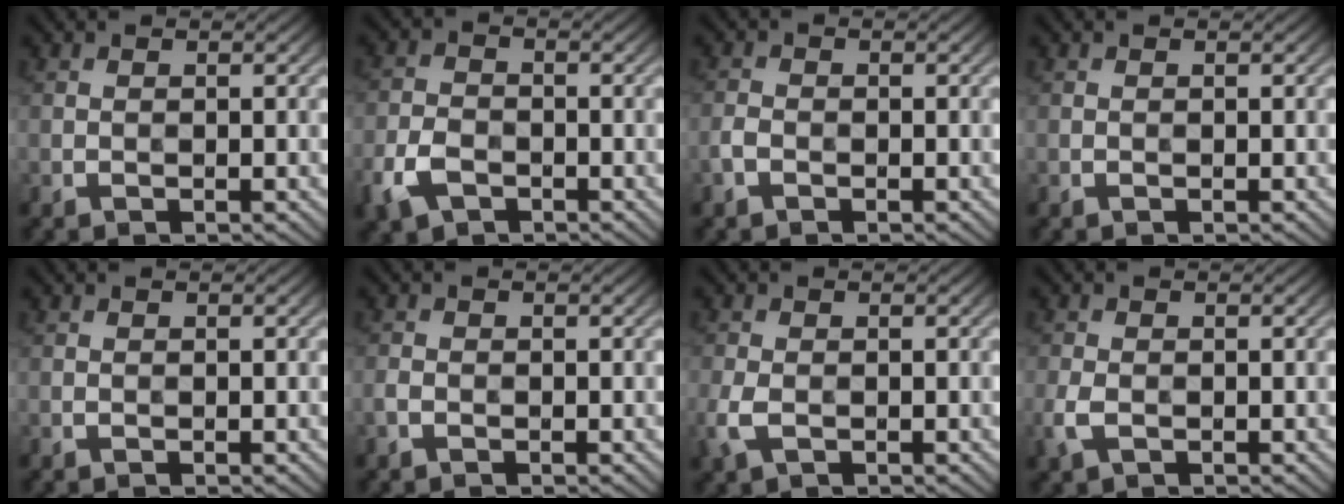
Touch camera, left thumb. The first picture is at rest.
{"total": 5.0, "force": [-2.7, 3.2, 2.8], "torque": [-0.069, -0.007, -0.061]}
{"total": 1.6, "force": [-0.9, 1.0, 0.9], "torque": [-0.021, 0.000, -0.023]}
{"total": 0.0}
{"total": 0.0}
{"total": 1.2, "force": [-0.7, 0.7, 0.6], "torque": [-0.016, 0.000, -0.016]}
{"total": 3.1, "force": [-1.1, 1.9, 2.2], "torque": [-0.066, -0.008, -0.025]}
{"total": 2.7, "force": [-1.0, 1.7, 1.9], "torque": [-0.056, -0.007, -0.023]}